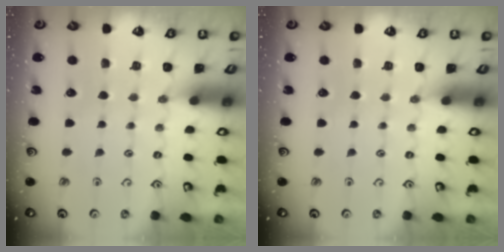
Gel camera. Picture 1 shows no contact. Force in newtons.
{"total": 0.0}